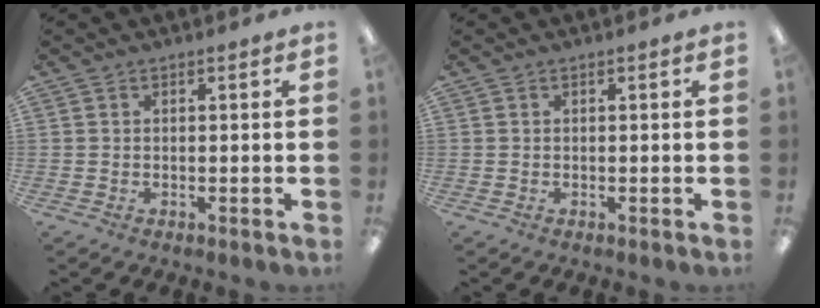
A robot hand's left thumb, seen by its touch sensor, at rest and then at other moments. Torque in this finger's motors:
{"motor_torque": [0.00, 0.00, -0.03, 0.03, 0.00]}